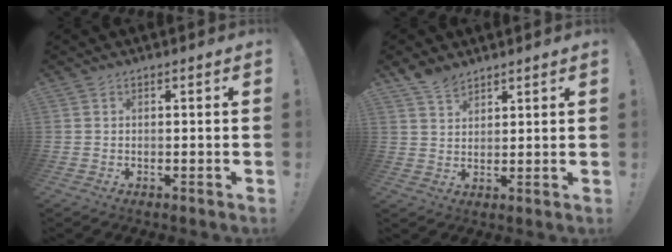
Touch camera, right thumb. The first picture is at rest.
{"total": 5.2, "force": [4.3, 2.4, 1.6], "torque": [-0.031, -0.023, 0.081]}